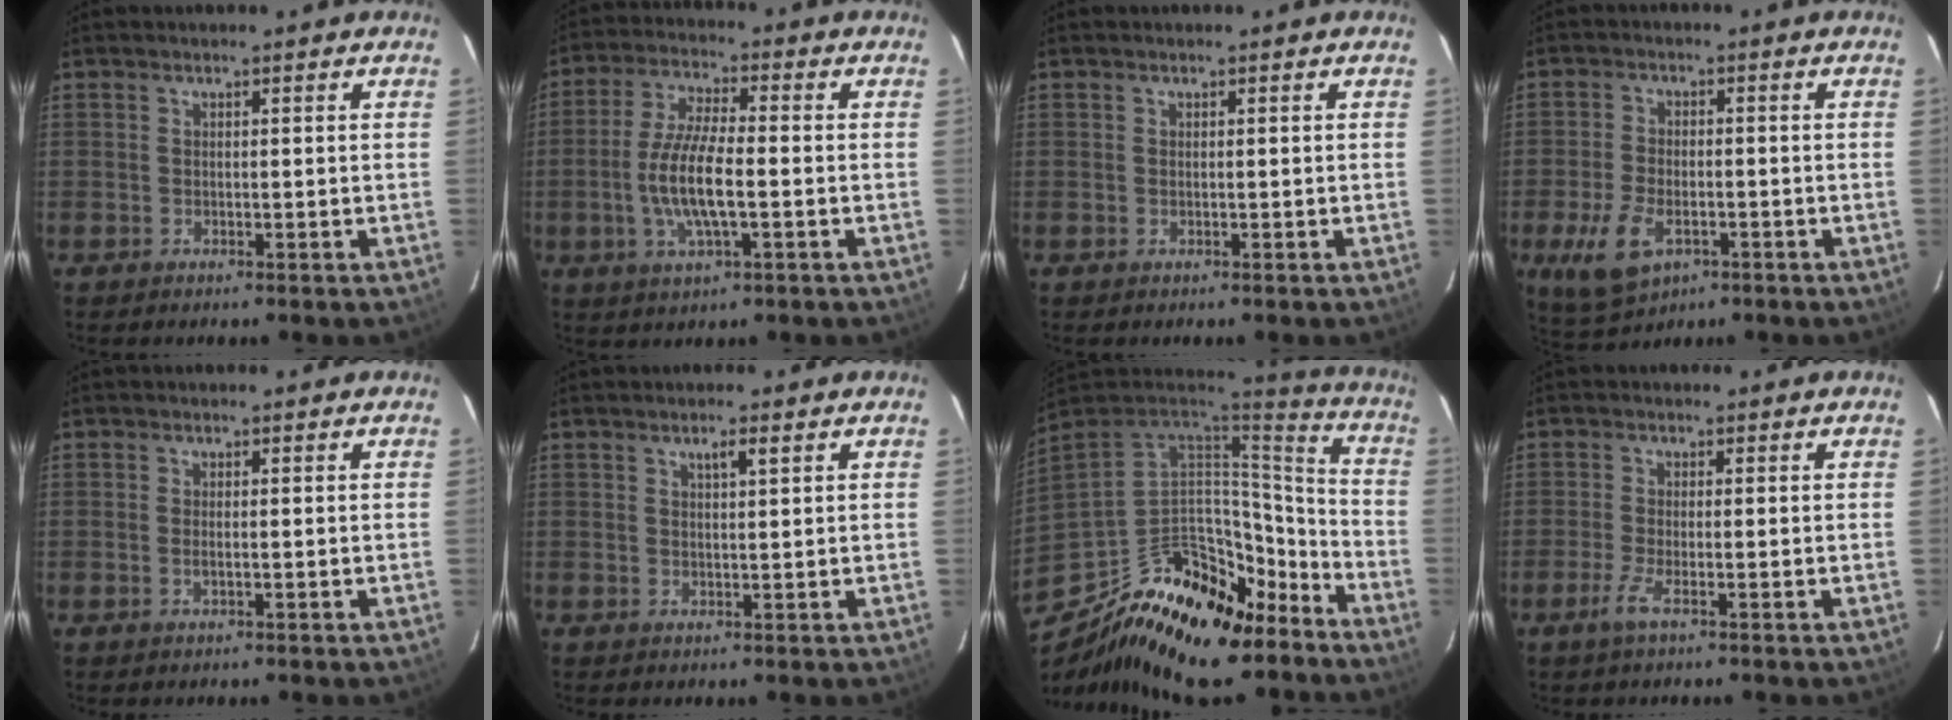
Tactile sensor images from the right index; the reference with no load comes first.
{"total": 10.3, "force": [-2.2, 2.8, 9.6], "torque": [-0.197, -0.002, -0.044]}
{"total": 0.0}
{"total": 9.0, "force": [-3.9, 5.0, 6.4], "torque": [-0.149, -0.015, -0.064]}
{"total": 1.0, "force": [-0.3, 0.2, 1.0], "torque": [-0.020, -0.001, -0.005]}
{"total": 1.9, "force": [1.1, 0.3, 1.5], "torque": [-0.024, 0.003, 0.018]}
{"total": 30.5, "force": [-19.3, 15.5, 17.9], "torque": [-0.359, 0.018, -0.281]}
{"total": 2.7, "force": [-1.6, -0.1, 2.2], "torque": [-0.054, -0.008, -0.036]}